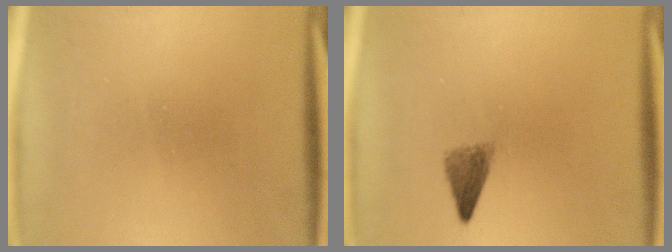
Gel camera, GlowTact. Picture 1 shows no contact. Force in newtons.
{"total": 2.5}